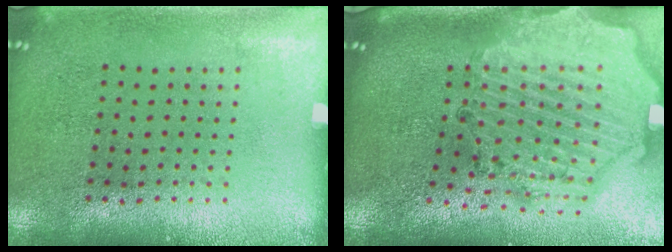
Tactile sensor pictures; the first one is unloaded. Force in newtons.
{"total": 2.9, "press": 2.6, "slide": 1.2}